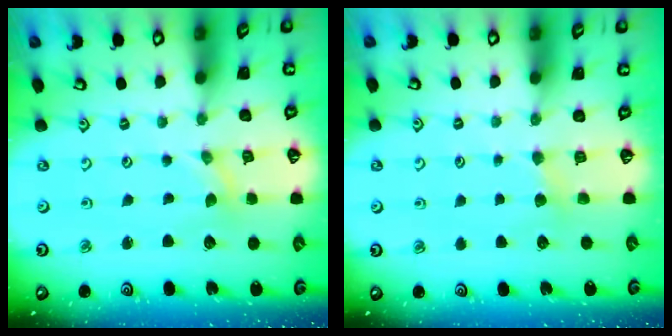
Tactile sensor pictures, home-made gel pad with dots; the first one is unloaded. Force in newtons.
{"total": 2.9, "press": 2.9, "slide": 0.4}